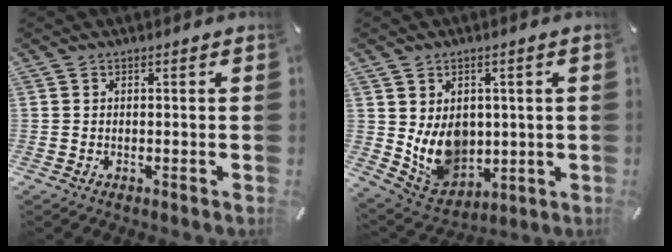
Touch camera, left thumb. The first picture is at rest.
{"total": 10.5, "force": [1.4, 9.3, 4.8], "torque": [-0.095, -0.017, 0.035]}